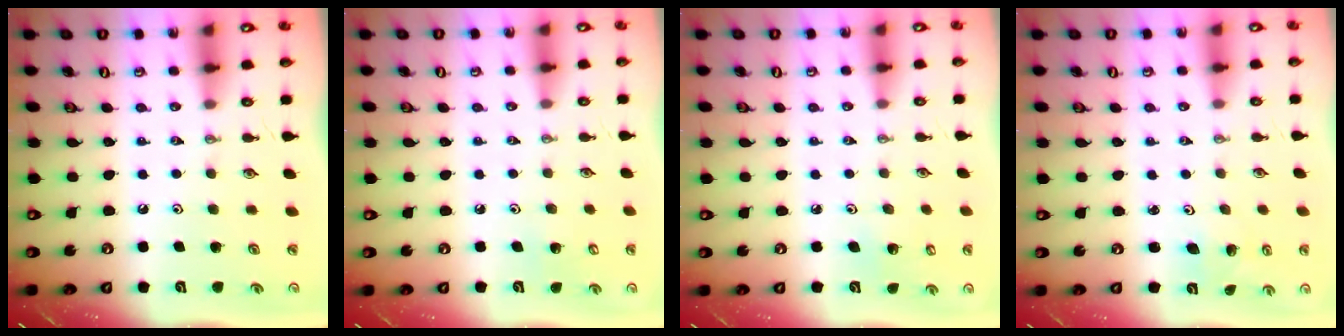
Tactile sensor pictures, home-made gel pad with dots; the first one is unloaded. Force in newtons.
{"total": 2.8, "press": 2.8, "slide": 0.2}
{"total": 3.0, "press": 3.0, "slide": 0.2}
{"total": 2.0, "press": 2.0, "slide": 0.1}